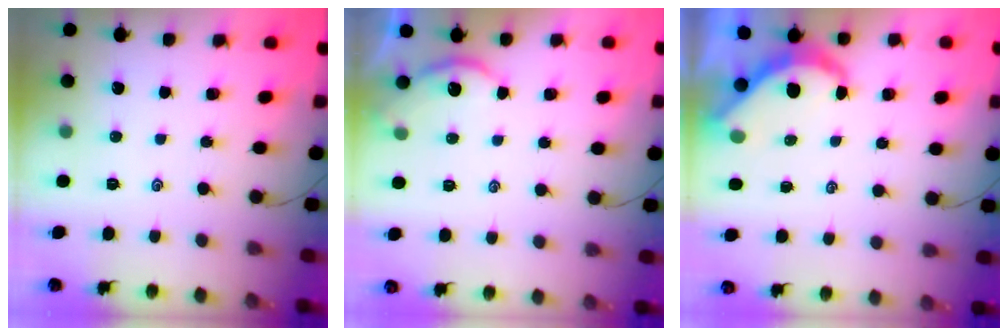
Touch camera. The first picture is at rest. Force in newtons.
{"total": 3.1, "press": 3.1, "slide": 0.3}
{"total": 7.2, "press": 7.2, "slide": 0.4}